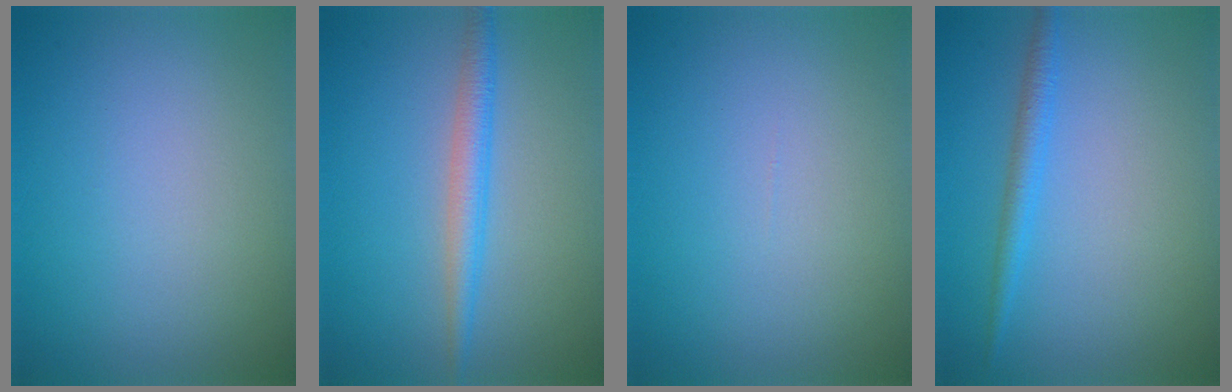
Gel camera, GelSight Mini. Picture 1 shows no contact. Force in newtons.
{"total": 2.7, "press": 2.7, "slide": 0.1}
{"total": 0.0}
{"total": 1.9, "press": 1.9, "slide": 0.1}